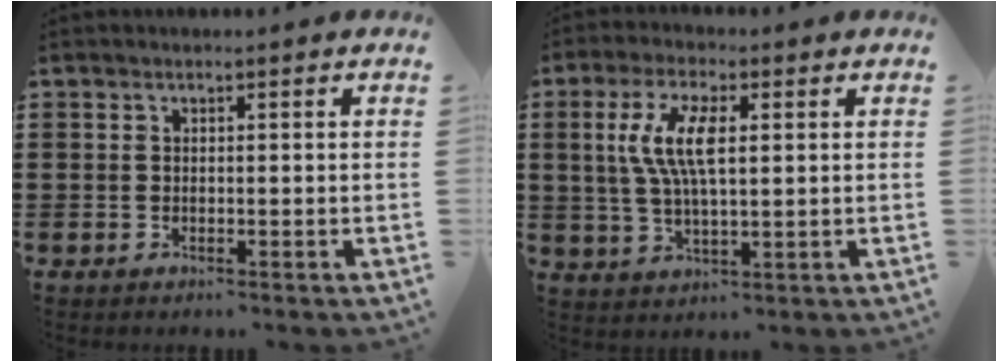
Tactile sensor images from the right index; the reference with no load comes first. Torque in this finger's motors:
{"motor_torque": [0.73, -0.20, 0.78, 0.21]}